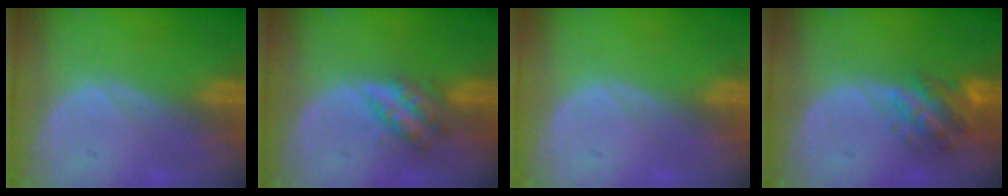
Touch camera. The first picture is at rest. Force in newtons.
{"total": 4.6, "press": 4.6, "slide": 0.3}
{"total": 0.0}
{"total": 6.1, "press": 5.7, "slide": 2.3}